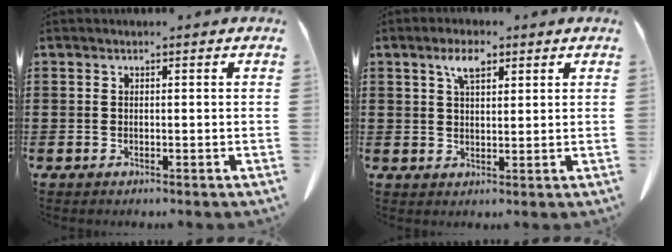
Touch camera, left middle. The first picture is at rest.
{"total": 4.3, "force": [2.5, 1.7, 3.0], "torque": [-0.060, 0.003, 0.042]}